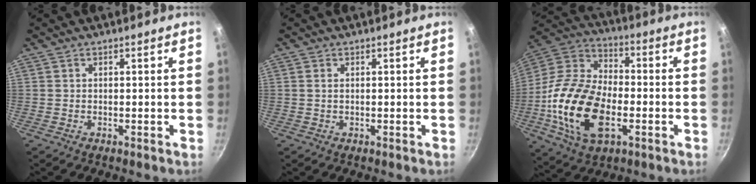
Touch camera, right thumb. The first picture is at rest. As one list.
[{"total": 0.9, "force": [0.2, 0.5, 0.7], "torque": [-0.014, 0.001, 0.002]}, {"total": 22.2, "force": [-5.0, 13.1, 17.2], "torque": [-0.321, 0.027, -0.102]}]